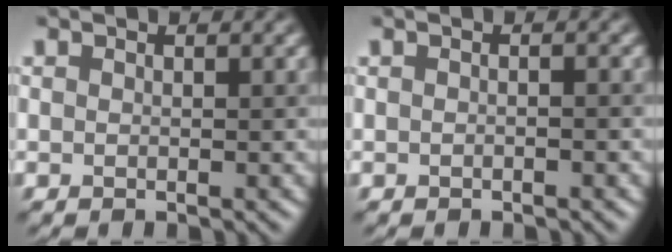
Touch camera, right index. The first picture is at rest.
{"total": 1.4, "force": [-0.1, 0.7, 1.2], "torque": [-0.005, -0.006, -0.016]}